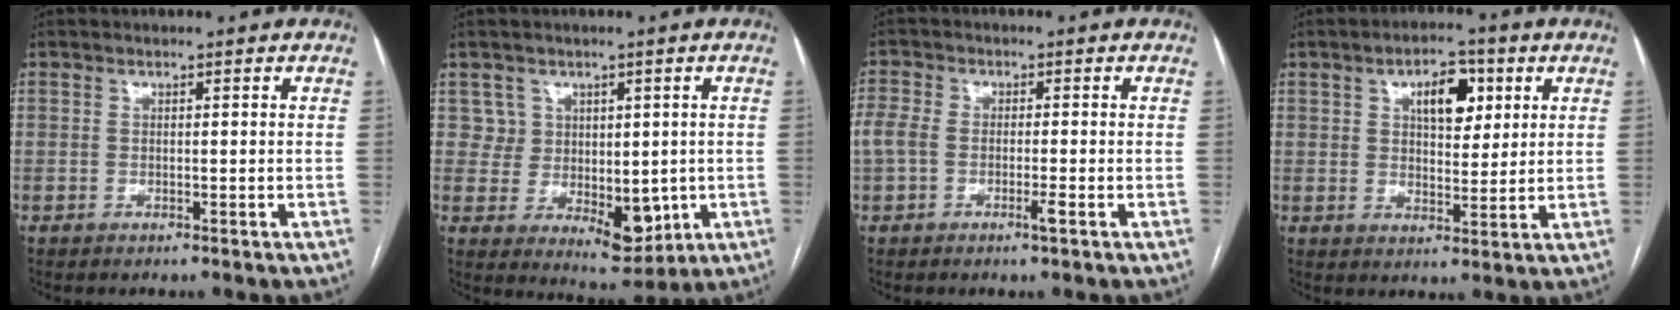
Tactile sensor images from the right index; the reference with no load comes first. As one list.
[{"total": 7.0, "force": [0.8, 5.9, 3.6], "torque": [-0.046, 0.005, 0.035]}, {"total": 4.4, "force": [-1.6, 1.7, 3.8], "torque": [-0.093, 0.011, -0.031]}, {"total": 7.4, "force": [2.9, 3.5, 5.8], "torque": [-0.089, 0.012, 0.048]}]